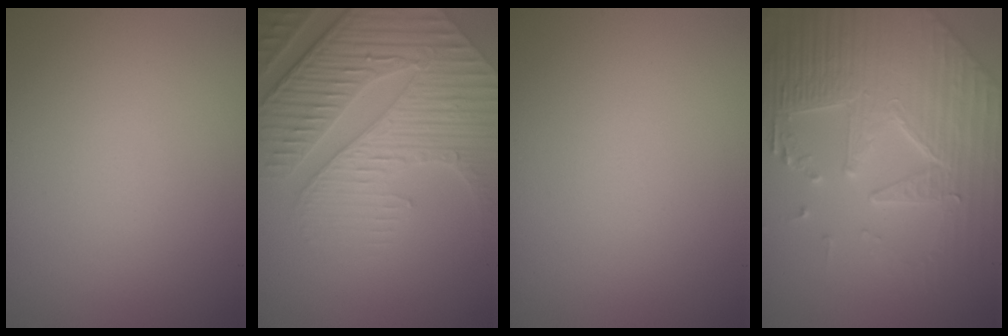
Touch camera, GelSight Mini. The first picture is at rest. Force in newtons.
{"total": 8.6, "press": 6.1, "slide": 6.1}
{"total": 0.0}
{"total": 7.3, "press": 5.7, "slide": 4.4}